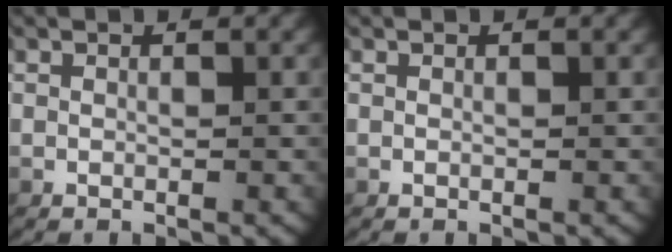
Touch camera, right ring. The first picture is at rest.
{"total": 0.0}